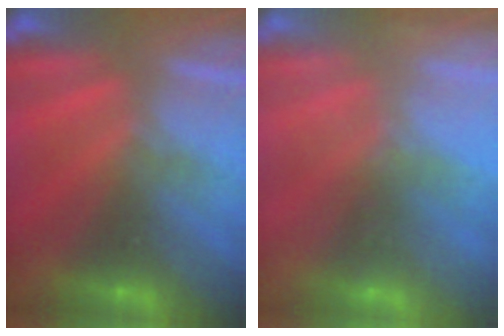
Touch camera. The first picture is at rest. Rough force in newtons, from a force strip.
{"total": 2.3}